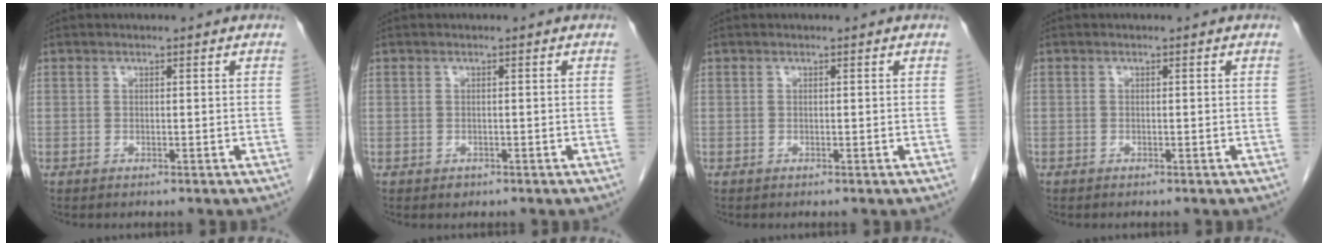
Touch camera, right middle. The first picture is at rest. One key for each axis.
{"total": 0.7, "fx": -0.4, "fy": 0.5, "fz": 0.2, "tx": -0.004, "ty": 0.001, "tz": -0.002}
{"total": 0.0}
{"total": 0.0}